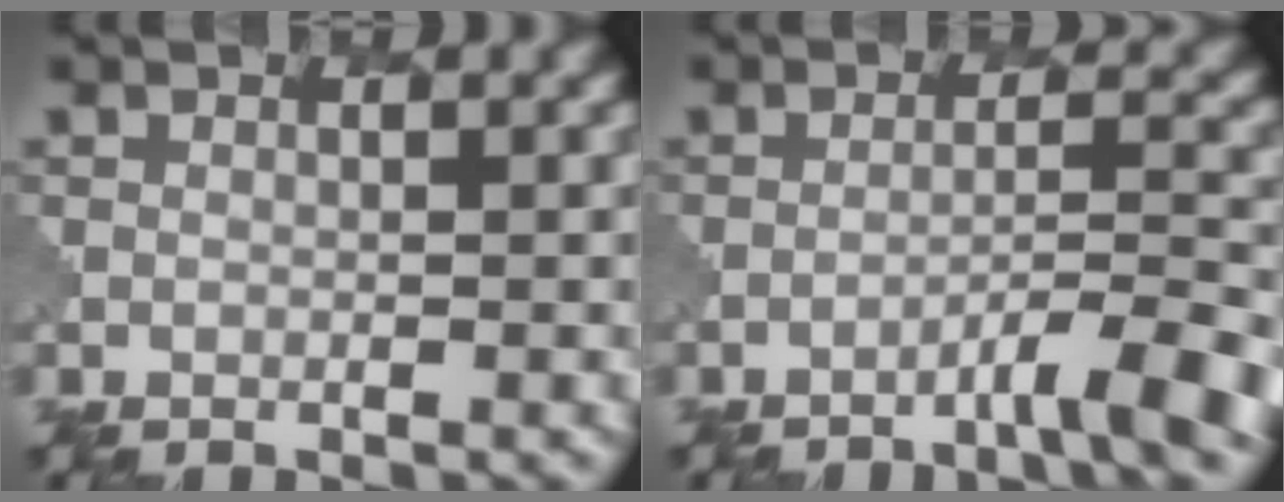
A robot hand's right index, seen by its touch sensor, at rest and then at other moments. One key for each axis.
{"total": 4.7, "fx": -3.1, "fy": 0.4, "fz": 3.5, "tx": -0.047, "ty": 0.012, "tz": -0.056}